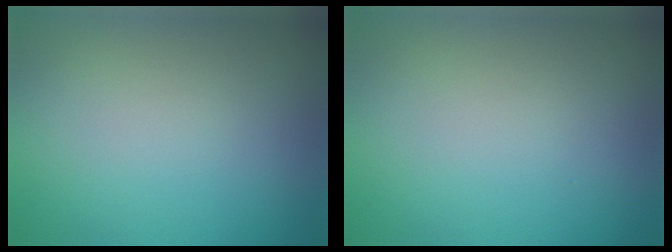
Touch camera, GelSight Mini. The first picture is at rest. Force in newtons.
{"total": 0.0}